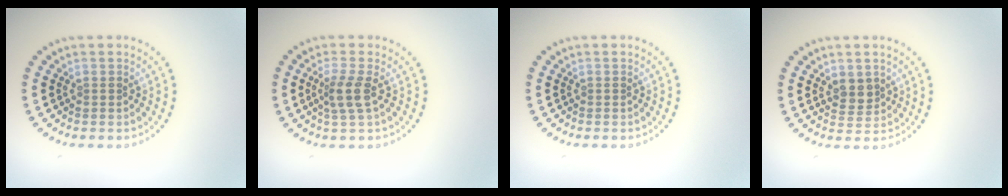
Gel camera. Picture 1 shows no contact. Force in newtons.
{"total": 2.4, "press": 1.9, "slide": 1.5}
{"total": 0.0}
{"total": 2.0, "press": 1.9, "slide": 0.8}